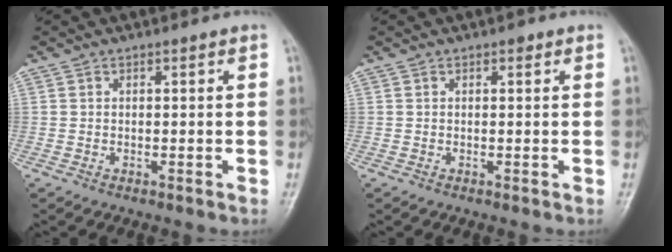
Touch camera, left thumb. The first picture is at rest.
{"total": 0.9, "force": [0.4, 0.5, 0.5], "torque": [-0.001, 0.000, 0.002]}